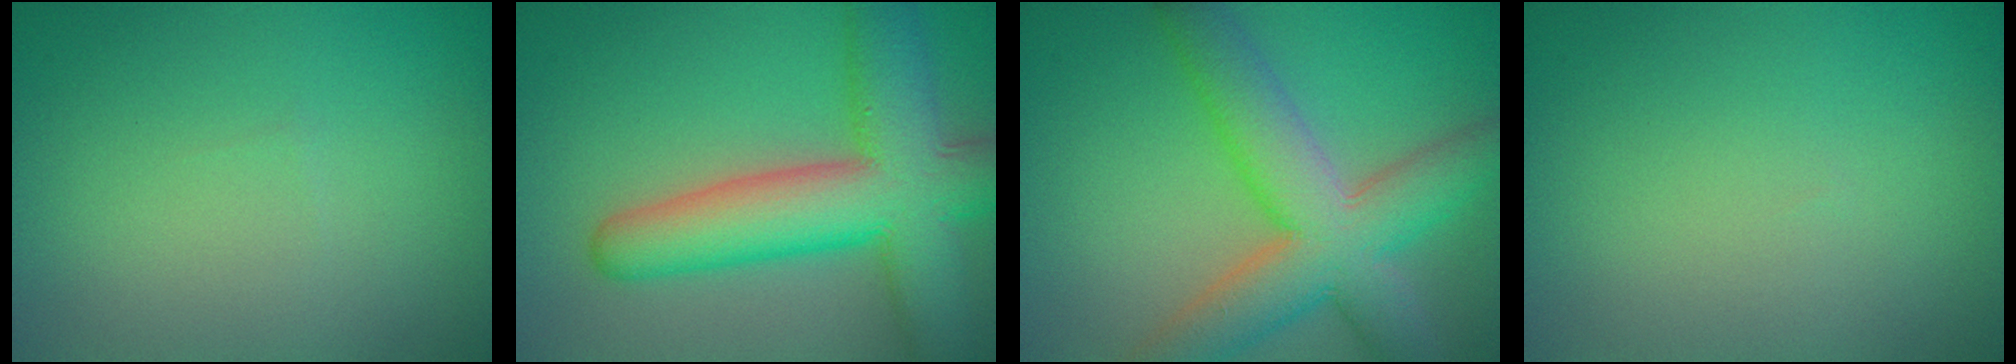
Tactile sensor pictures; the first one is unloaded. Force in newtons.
{"total": 10.7, "press": 10.7, "slide": 0.6}
{"total": 8.8, "press": 8.8, "slide": 0.8}
{"total": 0.0}